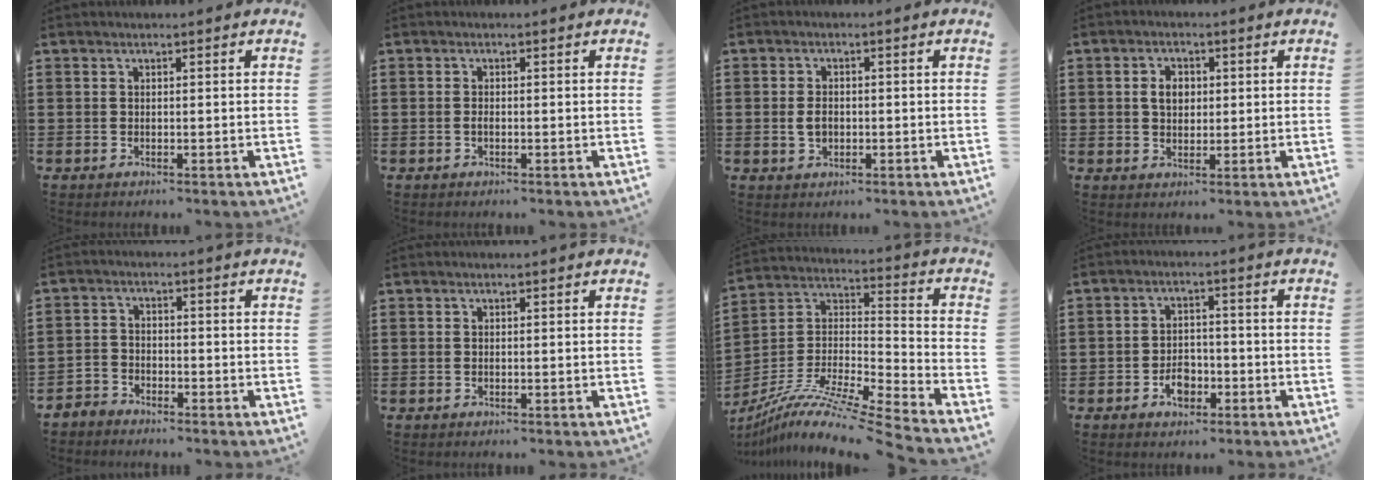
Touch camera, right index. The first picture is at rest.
{"total": 0.8, "force": [-0.3, 0.3, 0.6], "torque": [-0.014, -0.005, -0.004]}
{"total": 2.6, "force": [-0.3, 1.9, 1.9], "torque": [-0.038, 0.005, -0.007]}
{"total": 3.3, "force": [0.4, 2.4, 2.2], "torque": [-0.050, 0.012, 0.006]}
{"total": 2.7, "force": [-2.5, 1.0, 0.1], "torque": [-0.016, 0.002, -0.058]}
{"total": 0.0}
{"total": 10.9, "force": [-9.1, 0.1, 5.9], "torque": [-0.112, 0.000, -0.183]}
{"total": 3.8, "force": [-1.8, 2.5, 2.2], "torque": [-0.033, 0.000, -0.035]}